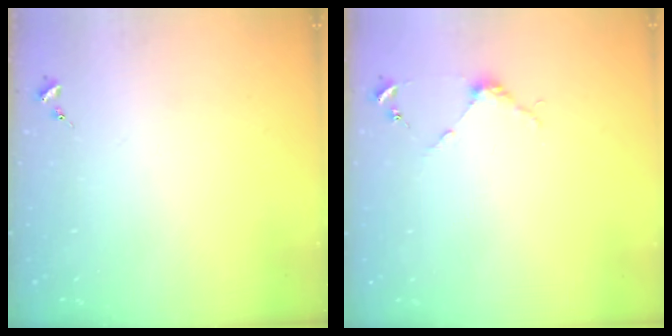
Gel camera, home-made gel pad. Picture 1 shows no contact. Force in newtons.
{"total": 3.7, "press": 3.7, "slide": 0.3}